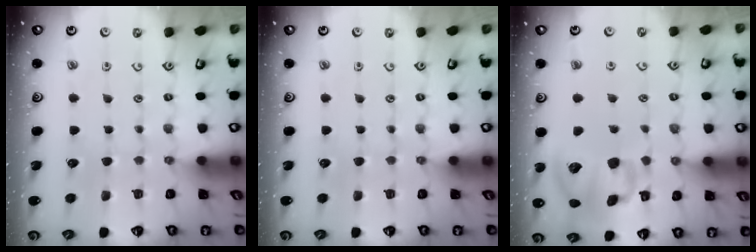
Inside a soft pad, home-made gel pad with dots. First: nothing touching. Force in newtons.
{"total": 0.0}
{"total": 13.5, "press": 13.4, "slide": 2.1}